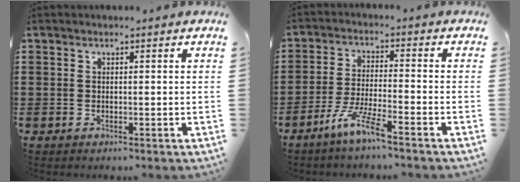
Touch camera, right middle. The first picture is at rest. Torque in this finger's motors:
{"motor_torque": [1.31, -0.50, 0.49, 0.10]}